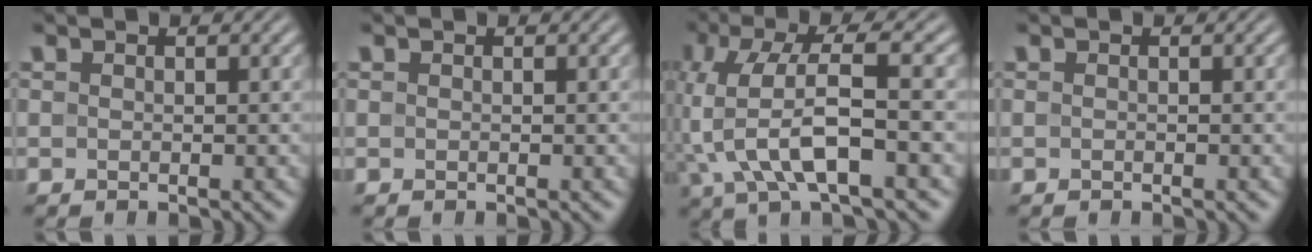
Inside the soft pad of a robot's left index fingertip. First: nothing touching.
{"total": 0.0}
{"total": 7.2, "force": [-1.8, 2.0, 6.6], "torque": [-0.147, 0.014, -0.038]}
{"total": 0.0}